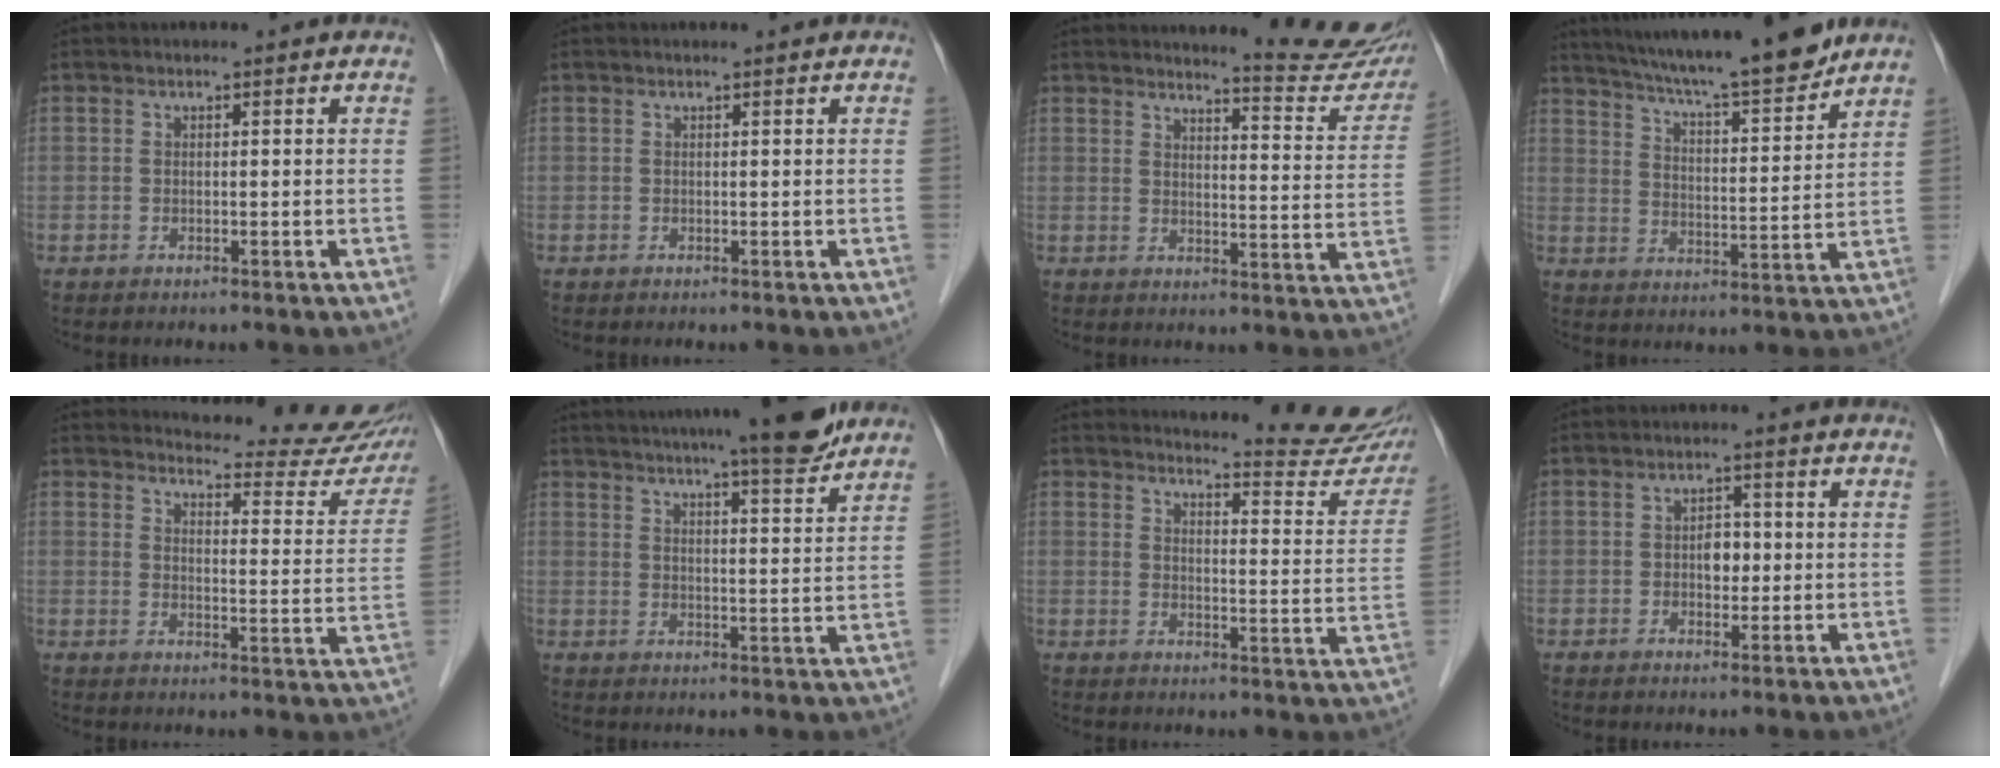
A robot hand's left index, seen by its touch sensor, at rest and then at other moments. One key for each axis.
{"total": 0.6, "fx": 0.5, "fy": -0.1, "fz": 0.3, "tx": -0.008, "ty": 0.002, "tz": 0.011}
{"total": 12.8, "fx": 12.3, "fy": 0.7, "fz": 3.4, "tx": -0.033, "ty": -0.065, "tz": 0.132}
{"total": 18.0, "fx": 15.8, "fy": 0.4, "fz": 8.6, "tx": -0.142, "ty": -0.004, "tz": 0.243}
{"total": 19.0, "fx": 18.2, "fy": 3.5, "fz": 4.0, "tx": -0.028, "ty": -0.084, "tz": 0.193}
{"total": 15.0, "fx": 13.1, "fy": 0.2, "fz": 7.3, "tx": -0.114, "ty": 0.002, "tz": 0.176}
{"total": 16.2, "fx": 15.7, "fy": 1.4, "fz": 3.5, "tx": -0.034, "ty": -0.091, "tz": 0.166}
{"total": 2.9, "fx": -0.2, "fy": 1.9, "fz": 2.2, "tx": -0.032, "ty": 0.007, "tz": -0.001}